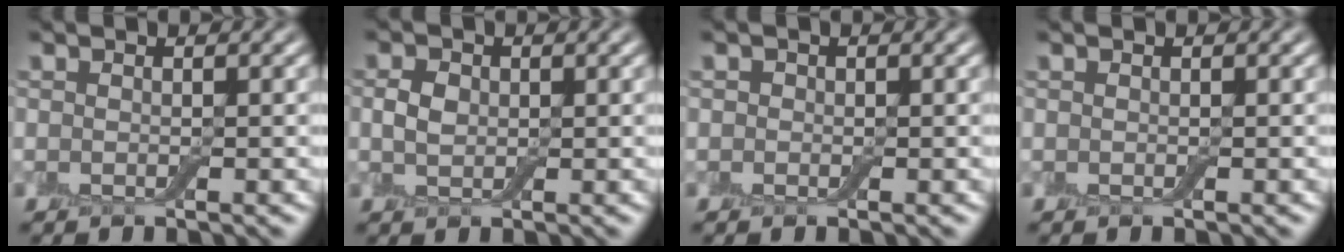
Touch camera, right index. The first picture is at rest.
{"total": 1.8, "force": [0.1, 1.4, 1.1], "torque": [-0.024, 0.001, 0.003]}
{"total": 0.6, "force": [0.0, 0.6, 0.0], "torque": [0.008, 0.000, -0.004]}
{"total": 0.0}